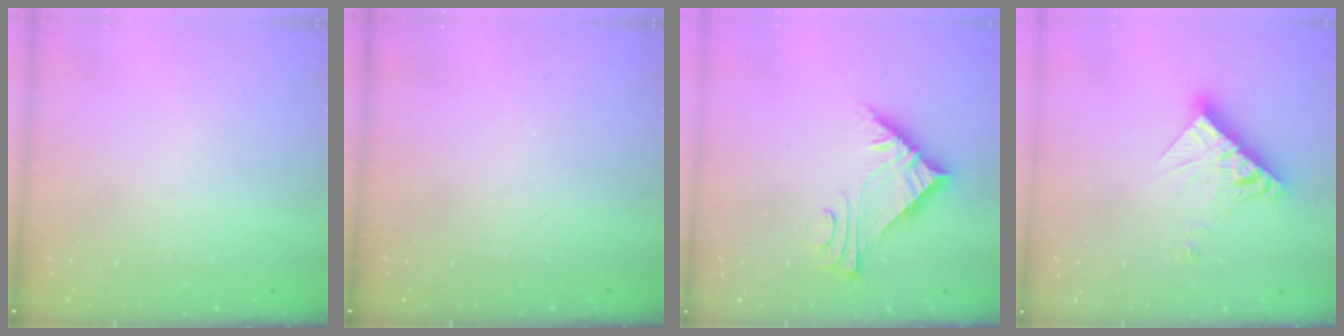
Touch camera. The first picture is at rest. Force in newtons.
{"total": 0.0}
{"total": 6.5, "press": 6.5, "slide": 0.7}
{"total": 11.4, "press": 11.3, "slide": 1.2}